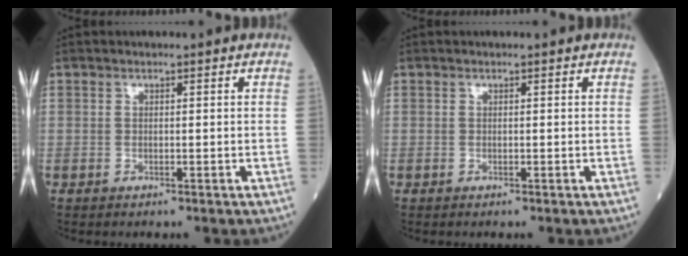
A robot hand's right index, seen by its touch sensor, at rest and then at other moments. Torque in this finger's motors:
{"motor_torque": [0.00, 0.00, 0.00, -0.01]}